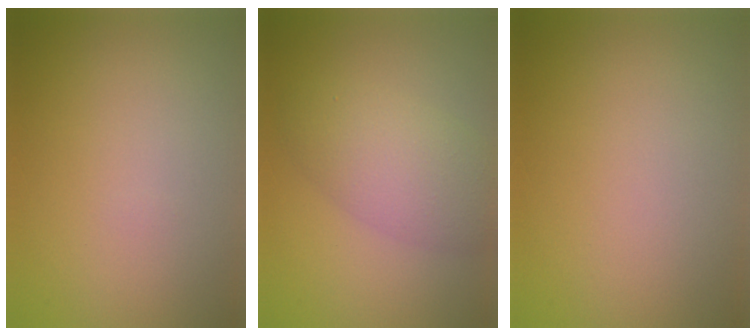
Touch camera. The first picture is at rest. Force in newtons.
{"total": 4.9, "press": 4.9, "slide": 0.2}
{"total": 0.0}